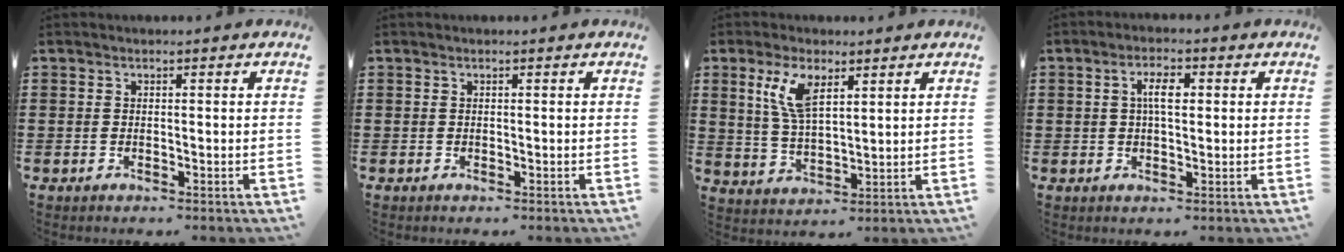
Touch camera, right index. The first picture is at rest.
{"total": 0.0}
{"total": 7.0, "force": [3.2, 2.7, 5.6], "torque": [-0.120, 0.006, 0.057]}
{"total": 3.7, "force": [0.5, 1.4, 3.4], "torque": [-0.068, 0.007, 0.006]}